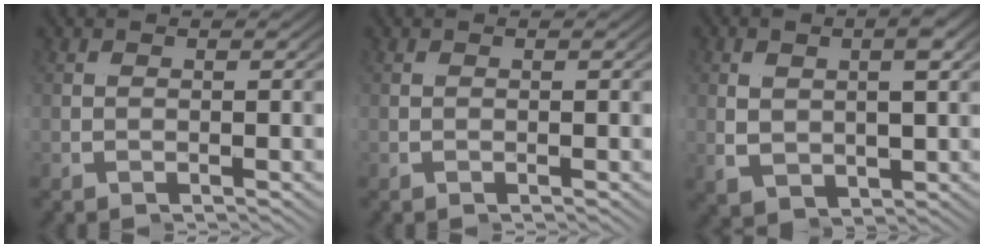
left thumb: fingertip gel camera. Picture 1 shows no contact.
{"total": 0.0}
{"total": 2.2, "force": [-0.3, 0.4, 2.2], "torque": [-0.031, 0.001, -0.002]}